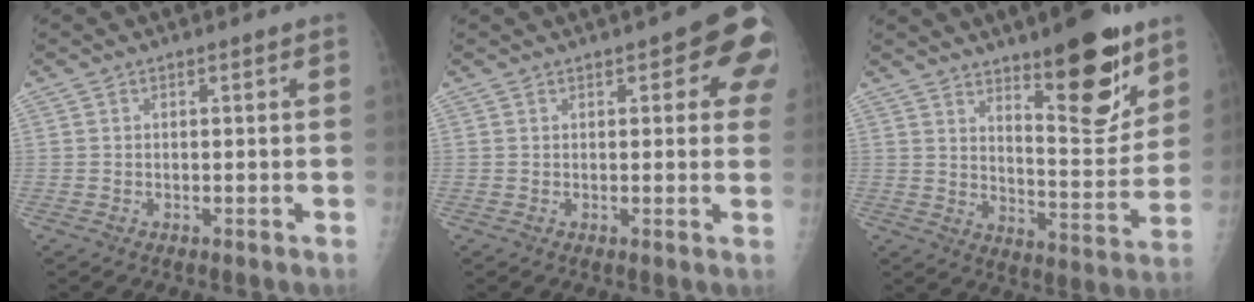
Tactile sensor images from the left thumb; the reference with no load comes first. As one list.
[{"total": 10.5, "force": [4.1, 4.1, 8.8], "torque": [-0.064, -0.005, 0.036]}, {"total": 16.5, "force": [10.3, 5.0, 11.9], "torque": [-0.130, -0.078, 0.162]}]